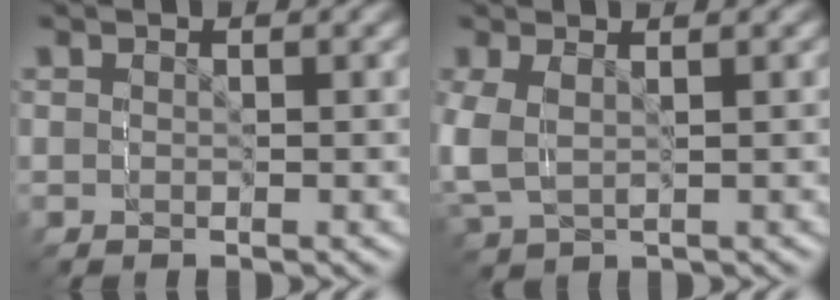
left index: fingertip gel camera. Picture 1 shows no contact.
{"total": 3.6, "force": [-0.4, 3.2, 1.5], "torque": [-0.055, -0.008, 0.001]}